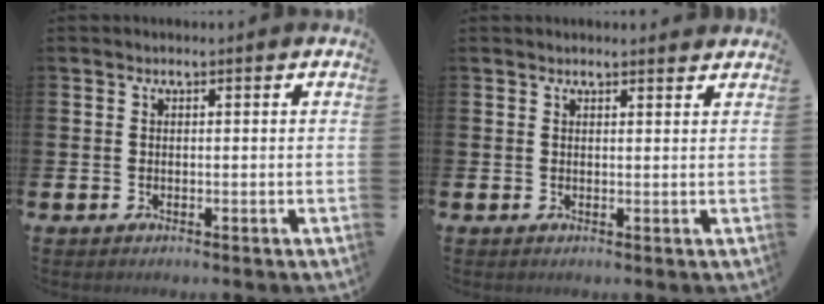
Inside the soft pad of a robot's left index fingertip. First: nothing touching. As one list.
[{"total": 1.2, "force": [1.2, 0.1, 0.1], "torque": [0.008, -0.006, 0.020]}]